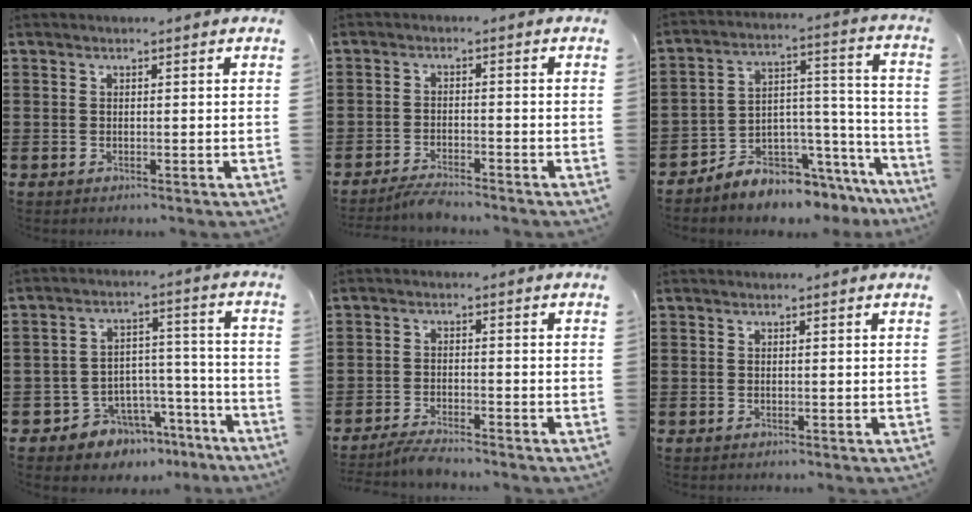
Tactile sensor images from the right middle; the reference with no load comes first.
{"total": 2.6, "force": [-2.5, 0.0, 0.6], "torque": [-0.013, 0.001, -0.051]}
{"total": 5.7, "force": [-5.5, 1.7, -0.2], "torque": [0.001, 0.000, -0.105]}
{"total": 6.2, "force": [-5.2, 3.3, 0.4], "torque": [-0.014, 0.026, -0.098]}
{"total": 2.8, "force": [-2.7, 0.0, 0.7], "torque": [-0.015, 0.001, -0.054]}
{"total": 0.0}